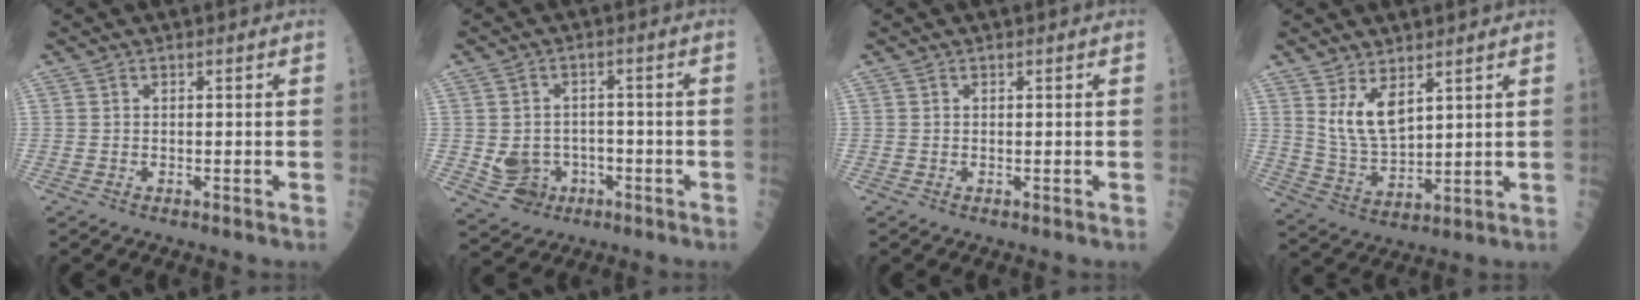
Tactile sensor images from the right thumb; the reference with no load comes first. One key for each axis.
{"total": 6.4, "fx": -1.6, "fy": 5.6, "fz": 2.7, "tx": -0.015, "ty": 0.014, "tz": -0.018}
{"total": 0.0}
{"total": 7.7, "fx": 4.0, "fy": 3.2, "fz": 5.6, "tx": -0.099, "ty": -0.036, "tz": 0.091}